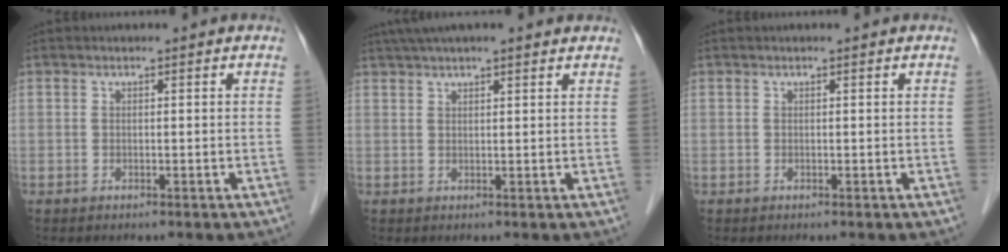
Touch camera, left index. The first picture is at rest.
{"total": 9.7, "force": [8.1, 1.2, 5.2], "torque": [-0.085, 0.046, 0.113]}
{"total": 0.0}